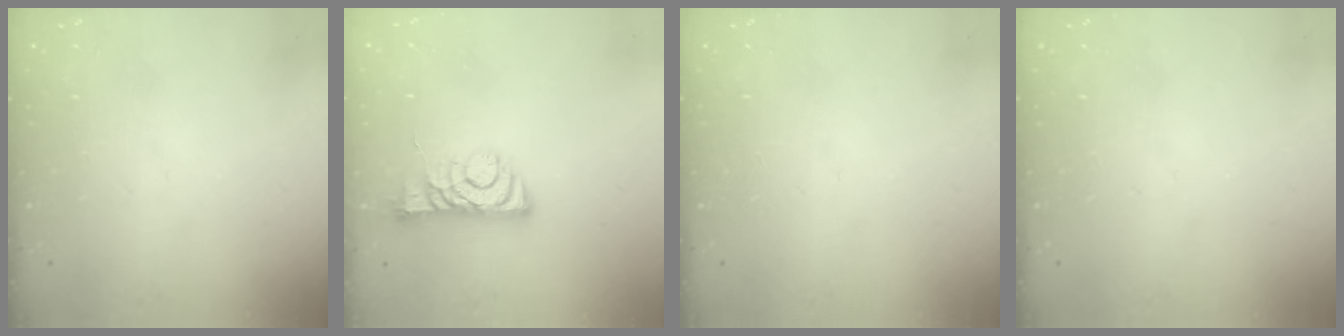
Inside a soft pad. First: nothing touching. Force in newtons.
{"total": 7.1, "press": 7.1, "slide": 0.7}
{"total": 0.0}
{"total": 0.0}